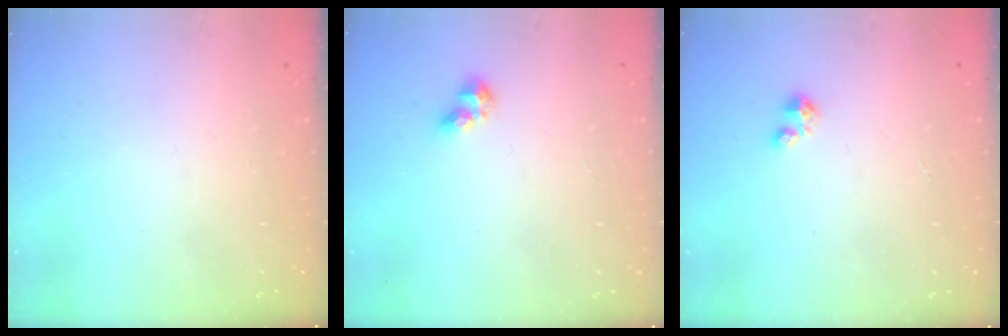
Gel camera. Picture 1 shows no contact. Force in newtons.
{"total": 5.9, "press": 5.9, "slide": 0.5}
{"total": 3.0, "press": 3.0, "slide": 0.3}